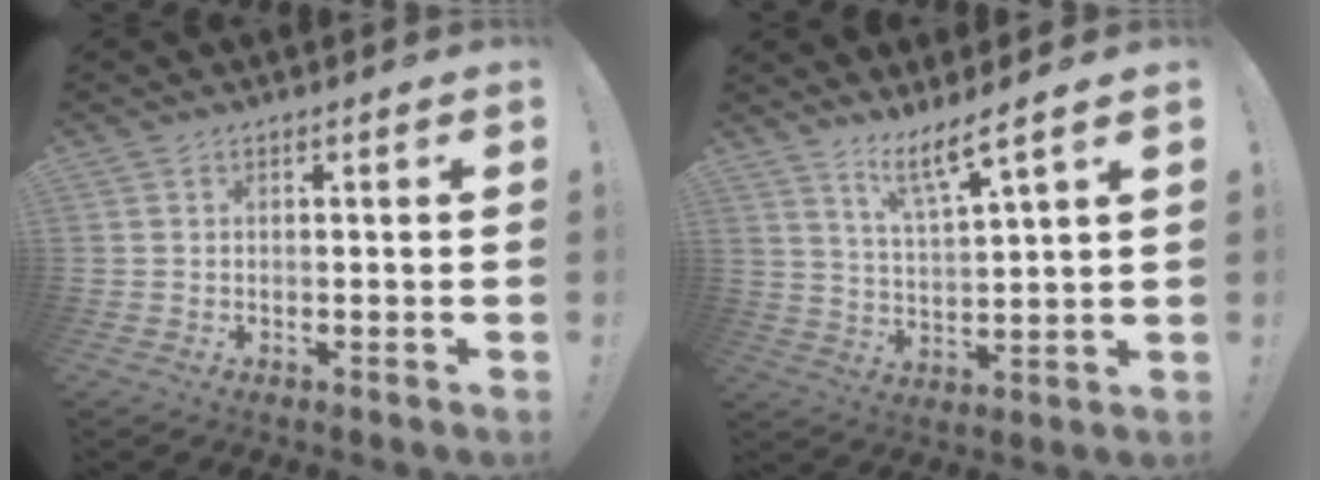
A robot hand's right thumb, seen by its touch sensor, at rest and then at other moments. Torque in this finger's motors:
{"motor_torque": [-0.83, 0.65, 0.24, 0.68, 0.07]}